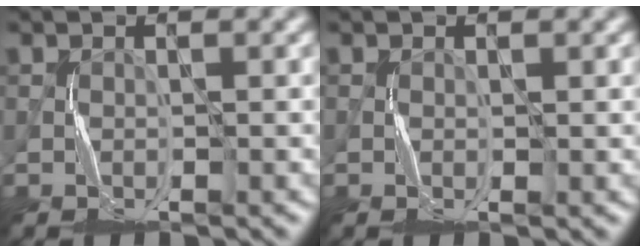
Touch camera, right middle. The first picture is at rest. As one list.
[{"total": 0.0}]